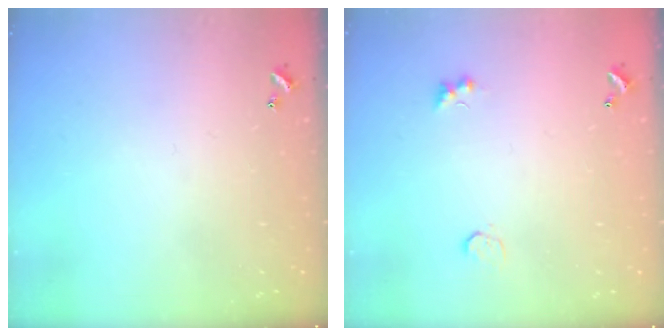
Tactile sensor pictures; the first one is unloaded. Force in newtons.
{"total": 2.1, "press": 2.0, "slide": 0.6}